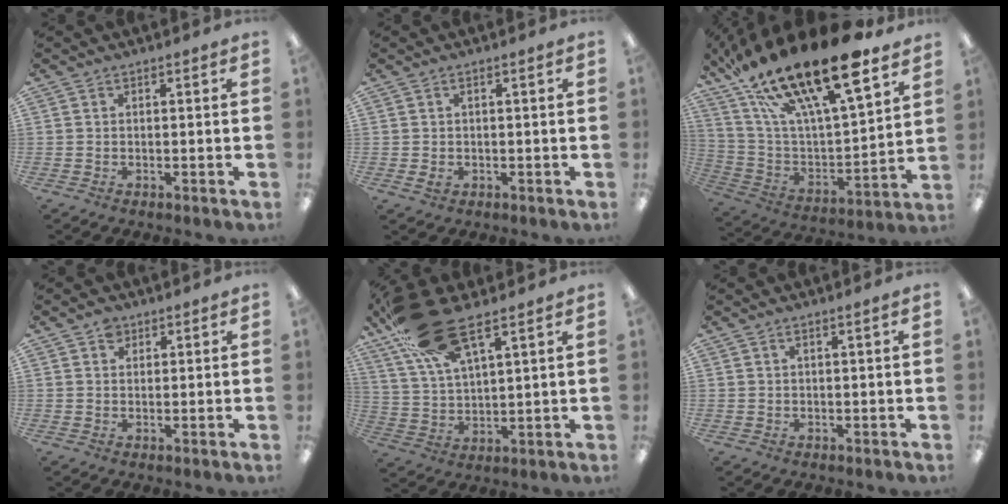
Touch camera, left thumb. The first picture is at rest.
{"total": 2.2, "force": [-0.3, 1.3, 1.7], "torque": [-0.030, 0.005, -0.005]}
{"total": 26.9, "force": [18.7, 7.6, 17.7], "torque": [-0.332, -0.119, 0.317]}
{"total": 2.5, "force": [1.6, 1.7, 0.9], "torque": [-0.011, -0.002, 0.028]}
{"total": 19.6, "force": [12.4, 7.1, 13.5], "torque": [-0.265, -0.039, 0.217]}
{"total": 1.1, "force": [0.4, 0.1, 1.0], "torque": [-0.018, -0.001, 0.008]}